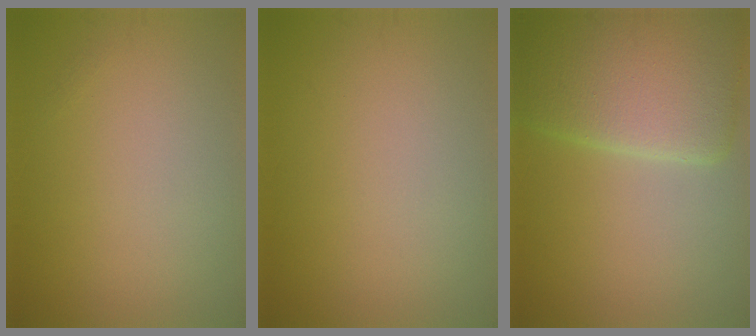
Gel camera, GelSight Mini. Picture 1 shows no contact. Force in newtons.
{"total": 0.0}
{"total": 9.0, "press": 9.0, "slide": 0.2}